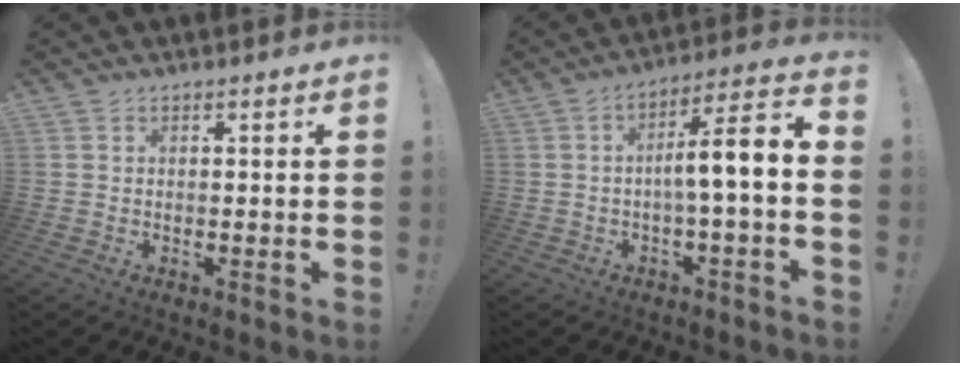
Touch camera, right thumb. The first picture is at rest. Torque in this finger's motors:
{"motor_torque": [0.23, 0.65, 1.11, -0.38, 0.06]}